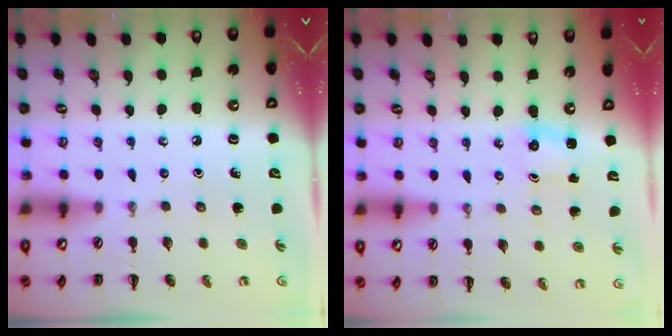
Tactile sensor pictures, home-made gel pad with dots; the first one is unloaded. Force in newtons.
{"total": 0.9, "press": 0.9, "slide": 0.3}